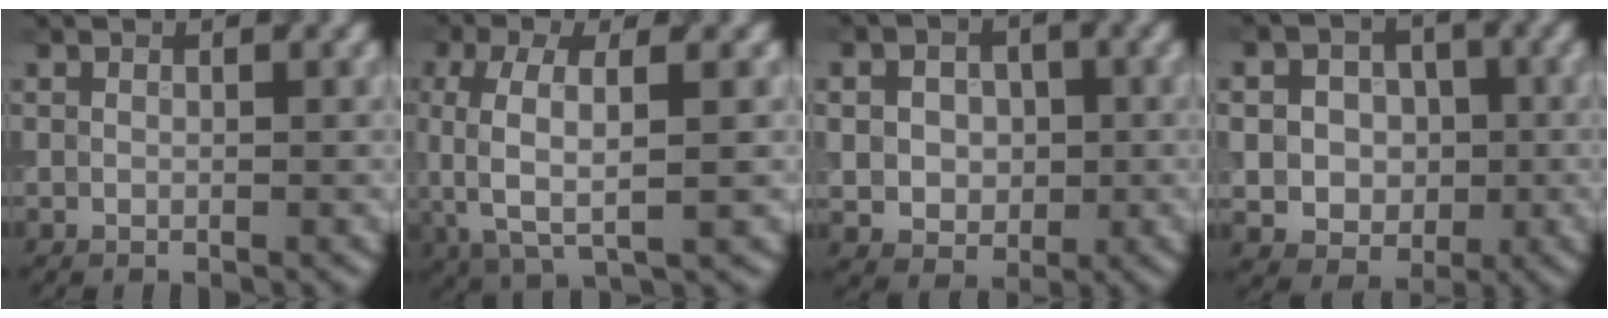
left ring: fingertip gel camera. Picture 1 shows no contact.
{"total": 5.8, "force": [0.0, 2.2, 5.4], "torque": [-0.112, 0.001, -0.002]}
{"total": 5.3, "force": [0.3, 4.4, 2.9], "torque": [-0.046, 0.013, -0.010]}
{"total": 6.1, "force": [0.0, 5.4, 2.9], "torque": [-0.036, 0.018, -0.021]}